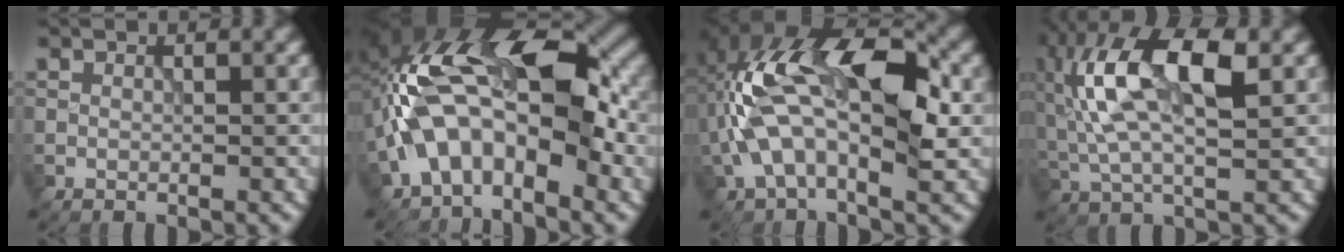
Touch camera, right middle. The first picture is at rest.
{"total": 12.3, "force": [-1.6, 6.2, 10.5], "torque": [-0.176, 0.030, -0.043]}
{"total": 11.3, "force": [0.2, 5.5, 9.9], "torque": [-0.183, 0.026, -0.006]}
{"total": 10.4, "force": [2.4, 4.0, 9.3], "torque": [-0.193, 0.014, 0.039]}